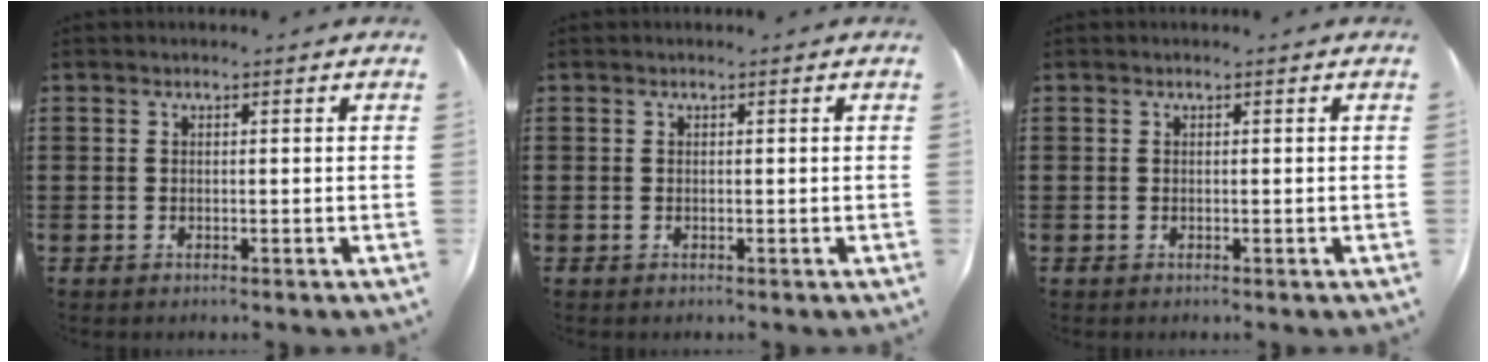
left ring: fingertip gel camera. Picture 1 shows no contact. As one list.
[{"total": 0.0}, {"total": 0.0}]